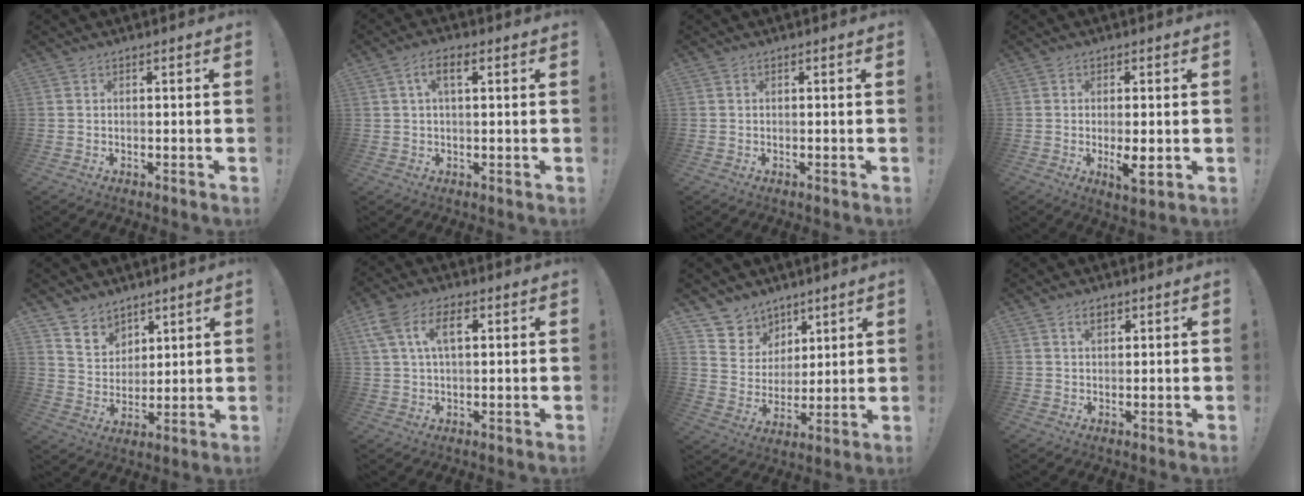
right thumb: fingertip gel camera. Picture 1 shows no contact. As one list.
[{"total": 5.1, "force": [1.3, 2.3, 4.3], "torque": [-0.069, 0.007, 0.019]}, {"total": 0.0}, {"total": 6.2, "force": [-1.0, 1.5, 5.9], "torque": [-0.092, -0.014, -0.015]}, {"total": 7.6, "force": [6.1, 4.5, 0.3], "torque": [-0.013, -0.057, 0.120]}, {"total": 8.9, "force": [2.9, 4.8, 6.9], "torque": [-0.126, 0.009, 0.052]}, {"total": 8.8, "force": [5.8, 6.6, 0.4], "torque": [-0.011, -0.054, 0.118]}, {"total": 2.5, "force": [1.4, 1.4, 1.4], "torque": [-0.019, -0.002, 0.024]}]